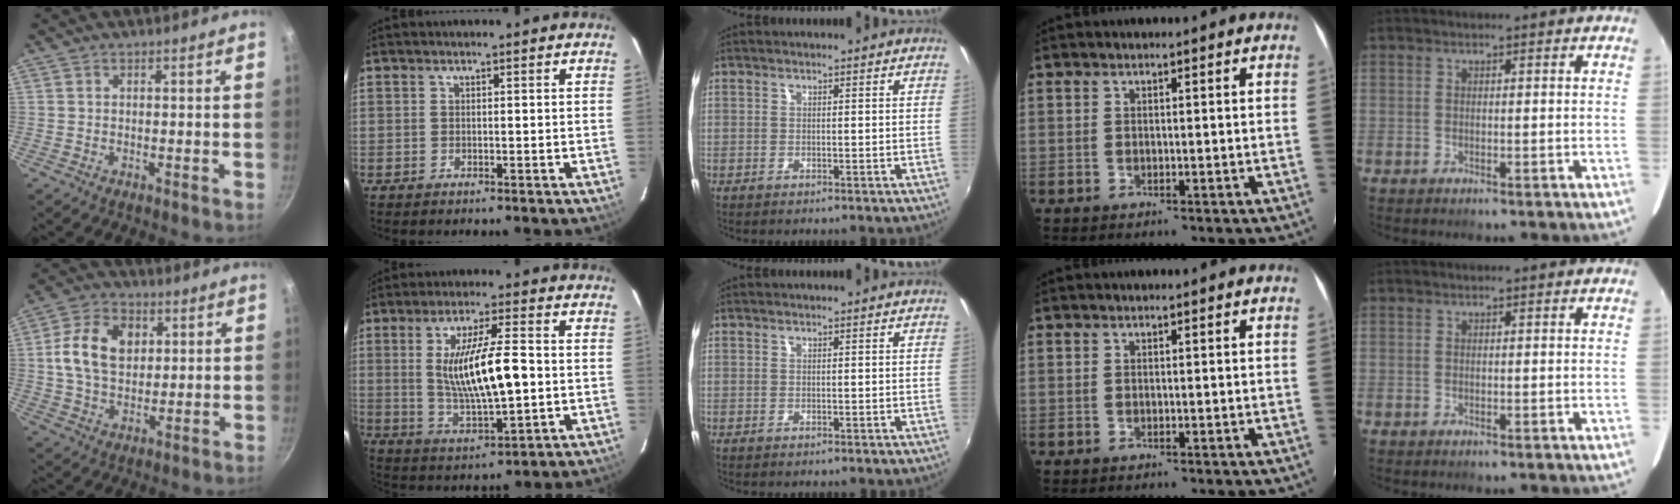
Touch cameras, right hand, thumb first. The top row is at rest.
{"thumb": {"total": 12.2, "force": [2.5, 8.7, 8.2], "torque": [-0.132, 0.005, 0.036]}, "index": {"total": 13.3, "force": [0.1, 3.1, 13.0], "torque": [-0.238, -0.011, 0.016]}}